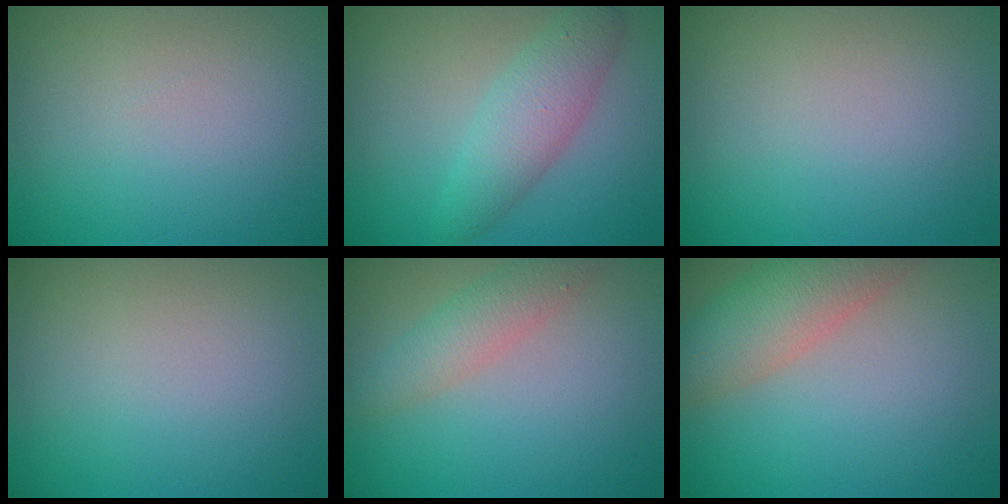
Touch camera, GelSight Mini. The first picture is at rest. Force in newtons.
{"total": 3.7, "press": 3.7, "slide": 0.0}
{"total": 0.0}
{"total": 0.0}
{"total": 3.0, "press": 3.0, "slide": 0.1}
{"total": 6.2, "press": 6.2, "slide": 0.4}